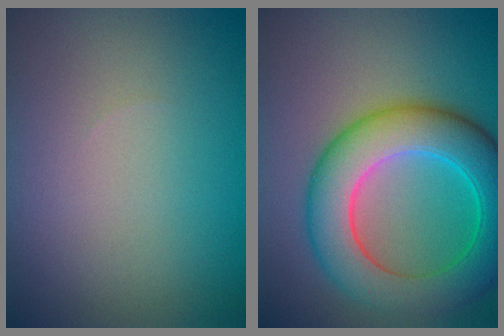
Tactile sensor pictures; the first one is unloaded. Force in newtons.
{"total": 9.4, "press": 9.4, "slide": 0.5}